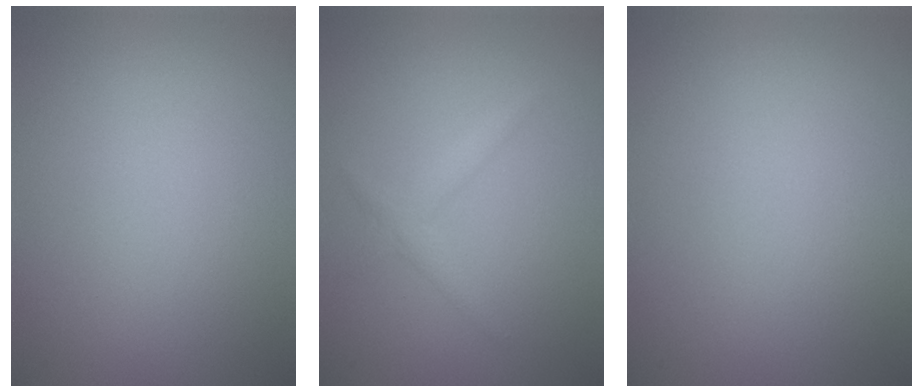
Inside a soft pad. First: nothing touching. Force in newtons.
{"total": 1.4, "press": 1.4, "slide": 0.0}
{"total": 0.0}